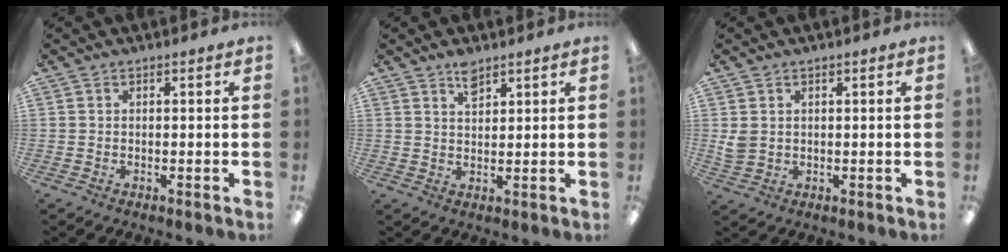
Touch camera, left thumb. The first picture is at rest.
{"total": 3.8, "force": [2.9, 1.6, 1.9], "torque": [-0.027, -0.008, 0.050]}
{"total": 3.1, "force": [1.1, 2.5, 1.5], "torque": [-0.022, -0.001, 0.020]}